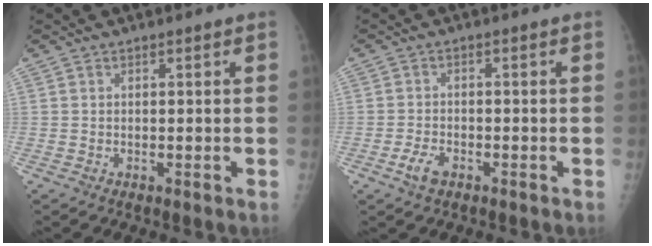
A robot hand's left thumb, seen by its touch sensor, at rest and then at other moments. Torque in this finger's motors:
{"motor_torque": [-0.19, 0.17, 0.02, 0.01, 0.02]}